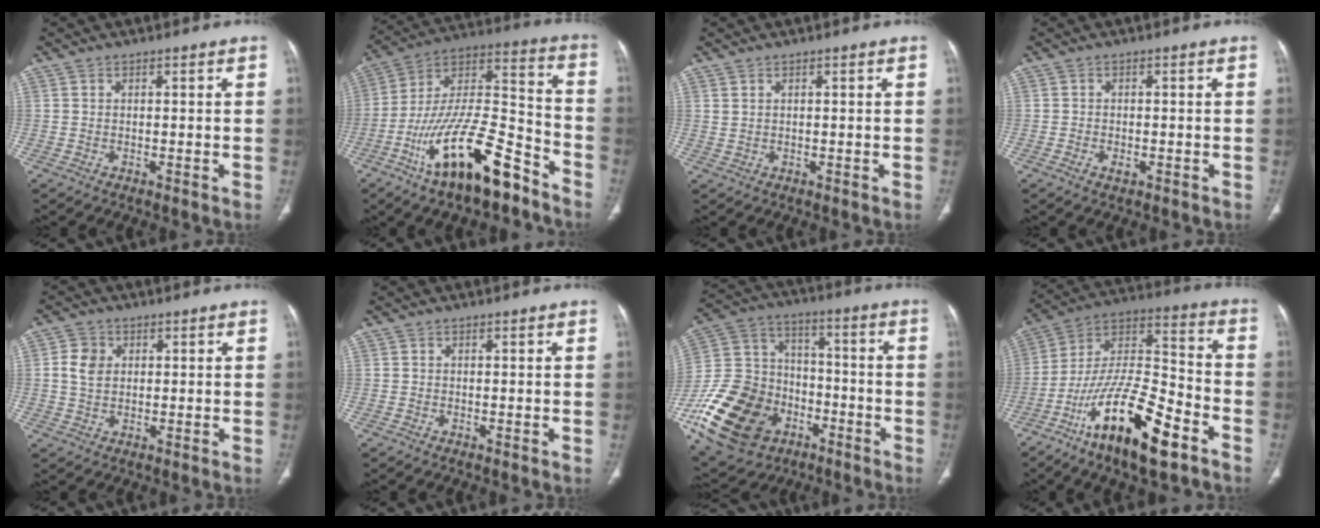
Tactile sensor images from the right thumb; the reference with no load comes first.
{"total": 22.3, "force": [-13.2, 7.8, 16.2], "torque": [-0.304, 0.080, -0.233]}
{"total": 0.7, "force": [0.5, 0.3, 0.4], "torque": [-0.005, -0.001, 0.012]}
{"total": 1.7, "force": [-0.7, 1.0, 1.1], "torque": [-0.021, 0.009, -0.008]}
{"total": 4.8, "force": [0.8, 3.8, 2.8], "torque": [-0.047, 0.000, 0.015]}
{"total": 0.0}
{"total": 25.3, "force": [-10.5, 18.5, 13.8], "torque": [-0.272, 0.066, -0.172]}
{"total": 21.3, "force": [-11.8, 7.0, 16.3], "torque": [-0.307, 0.066, -0.211]}